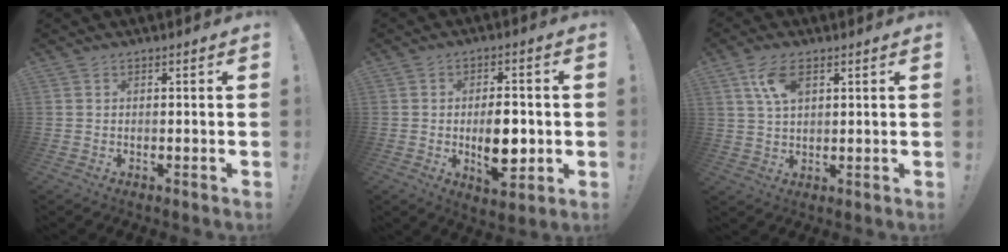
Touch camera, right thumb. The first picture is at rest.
{"total": 11.0, "force": [-1.5, 5.5, 9.4], "torque": [-0.146, -0.004, -0.026]}
{"total": 7.6, "force": [3.3, 4.0, 5.5], "torque": [-0.098, -0.003, 0.064]}